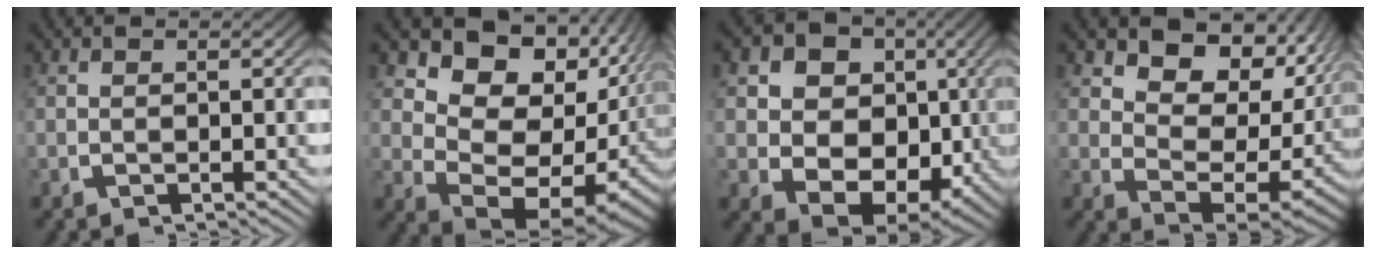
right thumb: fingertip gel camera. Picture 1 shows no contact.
{"total": 14.3, "force": [0.4, 9.8, 10.4], "torque": [-0.173, -0.026, 0.007]}
{"total": 14.1, "force": [-0.3, 11.3, 8.5], "torque": [-0.184, -0.052, 0.002]}
{"total": 10.3, "force": [2.7, 6.7, 7.4], "torque": [-0.116, -0.005, 0.031]}